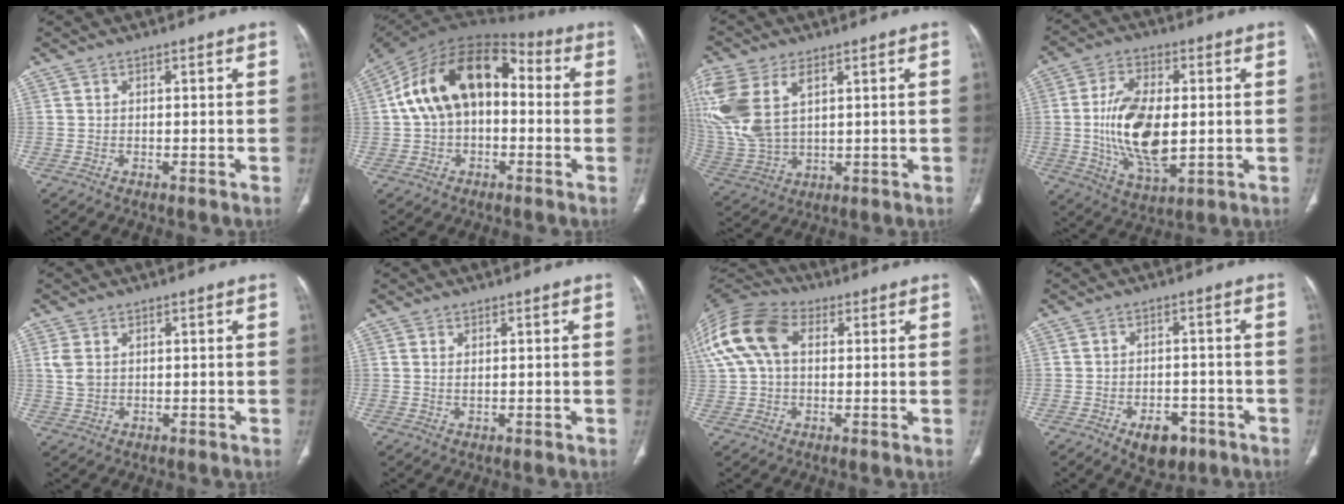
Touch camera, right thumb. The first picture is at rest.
{"total": 18.3, "force": [1.4, 11.7, 14.0], "torque": [-0.230, 0.050, 0.013]}
{"total": 17.8, "force": [6.2, 10.5, 12.9], "torque": [-0.319, -0.010, 0.129]}
{"total": 15.8, "force": [-0.3, 8.0, 13.6], "torque": [-0.249, -0.012, 0.001]}
{"total": 3.3, "force": [0.9, 2.3, 2.2], "torque": [-0.051, 0.001, 0.027]}
{"total": 1.0, "force": [0.5, 0.4, 0.8], "torque": [-0.018, -0.002, 0.012]}
{"total": 17.1, "force": [4.4, 11.3, 12.0], "torque": [-0.267, 0.035, 0.076]}
{"total": 7.1, "force": [-3.7, 4.4, 4.1], "torque": [-0.035, 0.018, -0.049]}